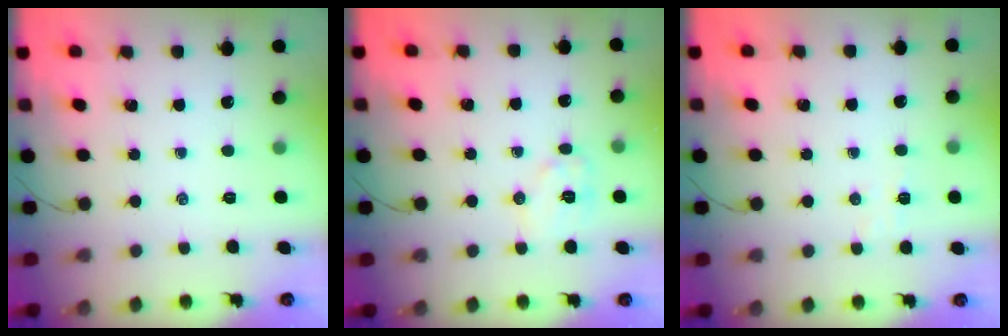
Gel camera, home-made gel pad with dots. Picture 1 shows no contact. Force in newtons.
{"total": 7.7, "press": 7.7, "slide": 0.6}
{"total": 3.6, "press": 3.4, "slide": 1.0}